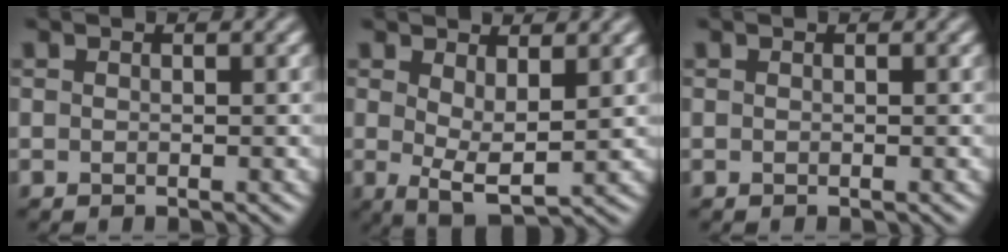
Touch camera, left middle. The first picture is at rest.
{"total": 3.5, "force": [1.0, 1.1, 3.2], "torque": [-0.053, -0.010, 0.020]}
{"total": 0.0}